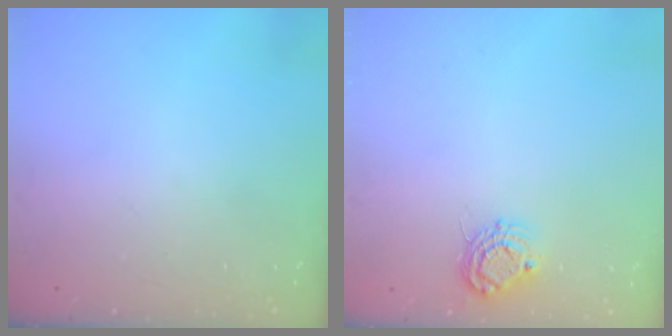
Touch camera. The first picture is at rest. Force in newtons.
{"total": 7.5, "press": 7.5, "slide": 0.4}